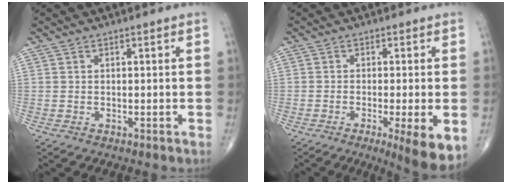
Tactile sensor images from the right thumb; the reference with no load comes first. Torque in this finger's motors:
{"motor_torque": [-0.23, 0.70, 0.00, -0.36, 0.02]}